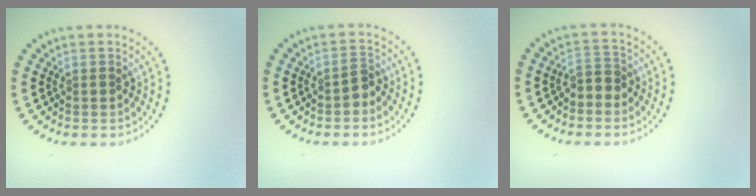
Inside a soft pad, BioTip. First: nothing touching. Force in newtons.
{"total": 1.4, "press": 1.2, "slide": 0.7}
{"total": 1.9, "press": 1.6, "slide": 1.0}